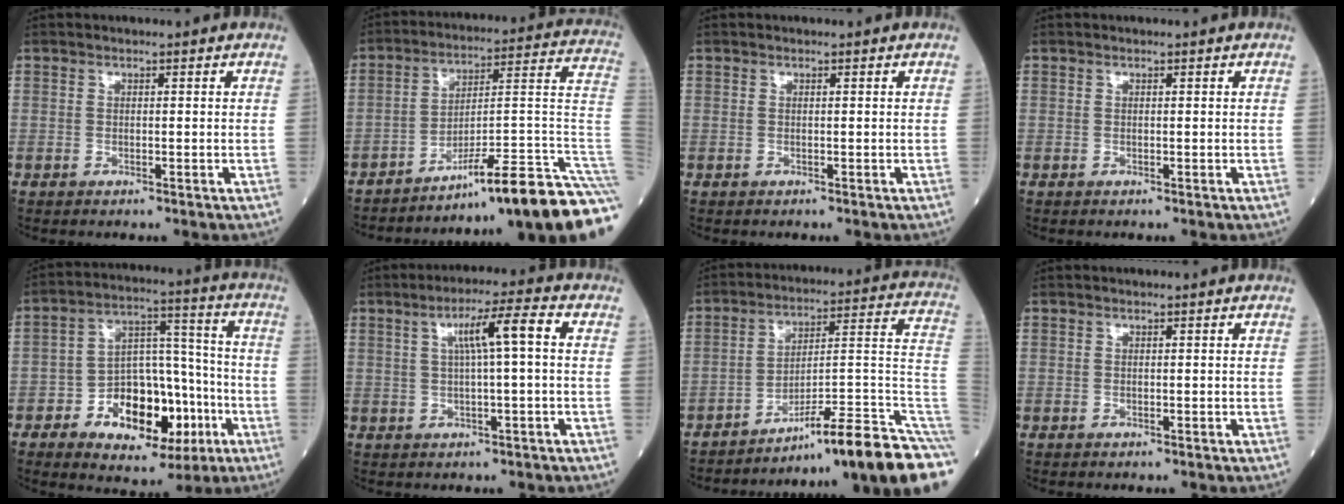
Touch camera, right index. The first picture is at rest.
{"total": 21.2, "force": [-15.4, -0.9, 14.6], "torque": [-0.112, 0.029, -0.233]}
{"total": 0.0}
{"total": 0.0}
{"total": 14.6, "force": [-5.5, 8.1, 10.8], "torque": [-0.172, 0.027, -0.082]}
{"total": 6.5, "force": [1.2, 0.0, 6.4], "torque": [-0.111, 0.015, 0.021]}
{"total": 19.1, "force": [-13.8, -1.0, 13.1], "torque": [-0.111, 0.043, -0.208]}
{"total": 0.0}